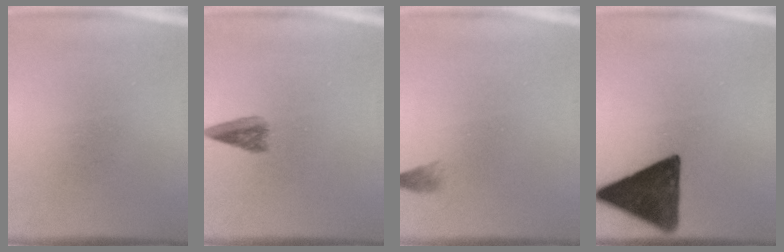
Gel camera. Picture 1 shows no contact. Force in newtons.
{"total": 3.0}
{"total": 1.0}
{"total": 14.2}